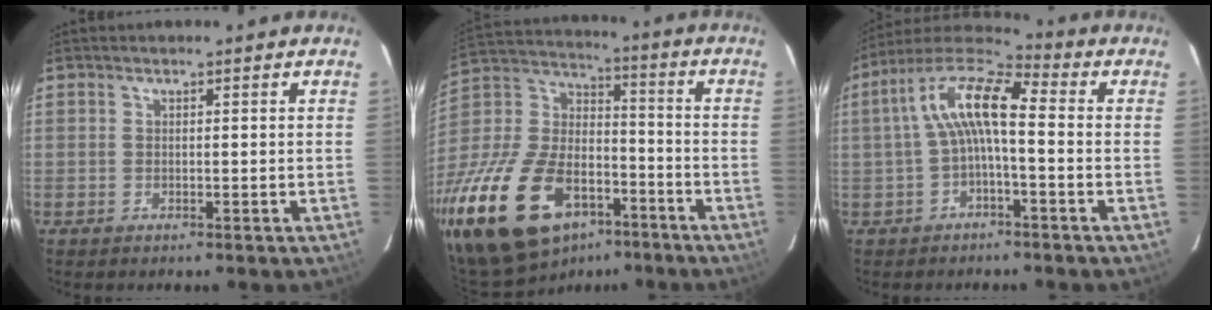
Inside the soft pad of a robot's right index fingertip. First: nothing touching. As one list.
[{"total": 29.3, "force": [-16.3, 16.5, 17.9], "torque": [-0.387, -0.004, -0.266]}, {"total": 10.5, "force": [-0.1, 3.3, 10.0], "torque": [-0.200, 0.026, -0.009]}]